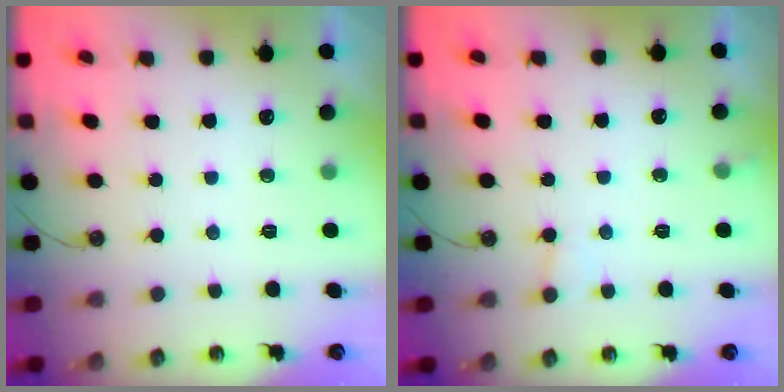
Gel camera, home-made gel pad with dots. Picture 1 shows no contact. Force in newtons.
{"total": 7.3, "press": 7.2, "slide": 0.6}